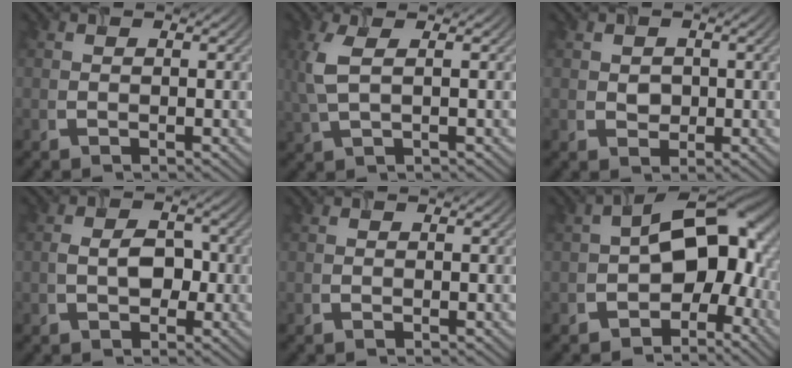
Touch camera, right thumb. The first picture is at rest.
{"total": 4.3, "force": [1.0, 1.6, 3.9], "torque": [-0.106, 0.006, 0.019]}
{"total": 1.7, "force": [0.0, 1.5, 0.7], "torque": [-0.016, -0.005, -0.002]}
{"total": 3.9, "force": [-0.5, 2.7, 2.8], "torque": [-0.050, -0.003, -0.012]}
{"total": 0.0}
{"total": 11.8, "force": [-1.8, 7.6, 8.8], "torque": [-0.109, 0.004, -0.043]}